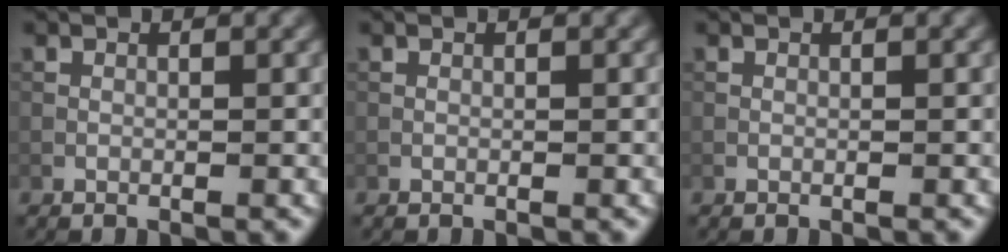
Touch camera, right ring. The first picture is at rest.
{"total": 0.0}
{"total": 0.0}